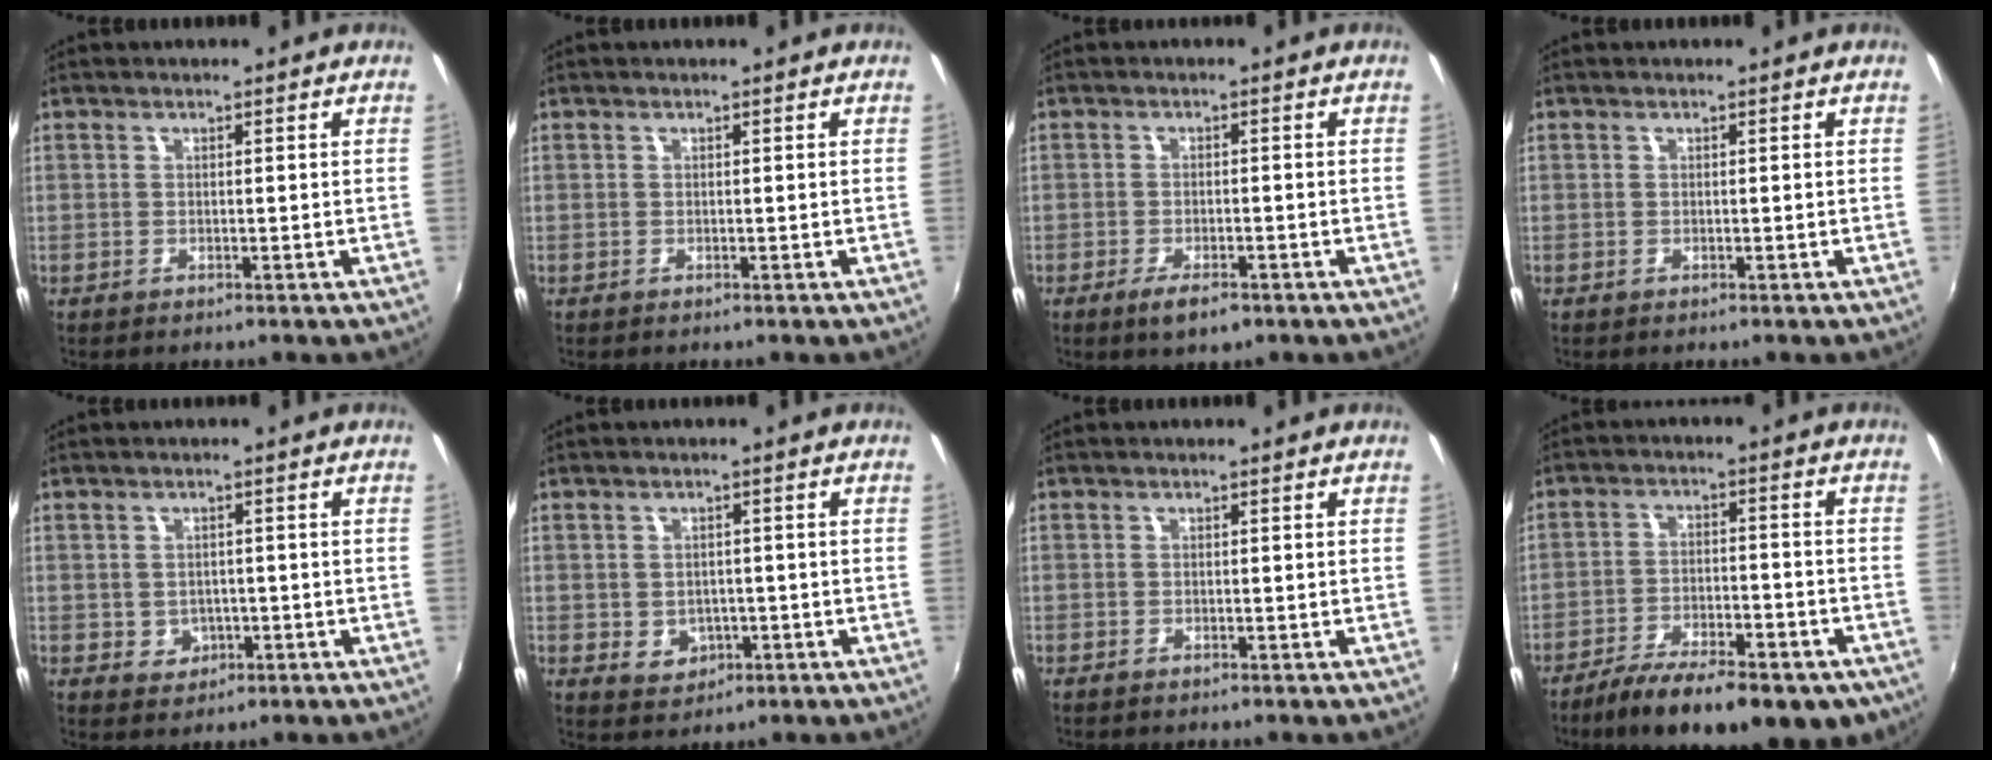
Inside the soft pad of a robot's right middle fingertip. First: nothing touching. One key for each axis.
{"total": 0.0}
{"total": 4.3, "fx": -2.7, "fy": 1.5, "fz": 3.1, "tx": -0.070, "ty": -0.010, "tz": -0.046}
{"total": 0.0}
{"total": 3.4, "fx": -0.6, "fy": 3.2, "fz": 1.1, "tx": -0.025, "ty": 0.004, "tz": 0.000}
{"total": 4.4, "fx": -1.0, "fy": 3.8, "fz": 1.9, "tx": -0.042, "ty": 0.003, "tz": -0.002}
{"total": 0.0}
{"total": 18.5, "fx": -12.9, "fy": 6.5, "fz": 11.5, "tx": -0.199, "ty": -0.037, "tz": -0.185}